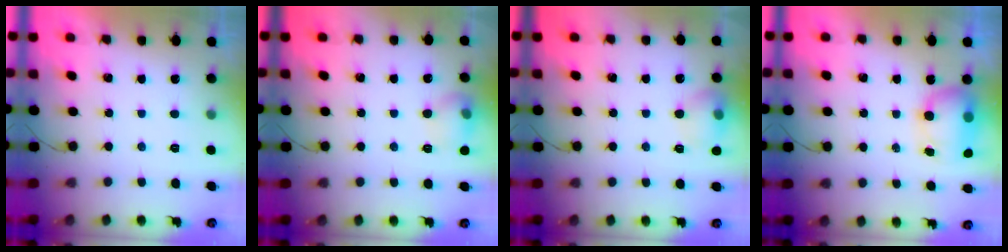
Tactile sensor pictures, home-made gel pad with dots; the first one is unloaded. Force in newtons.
{"total": 8.2, "press": 8.2, "slide": 0.8}
{"total": 10.0, "press": 9.9, "slide": 1.3}
{"total": 9.1, "press": 8.1, "slide": 4.2}